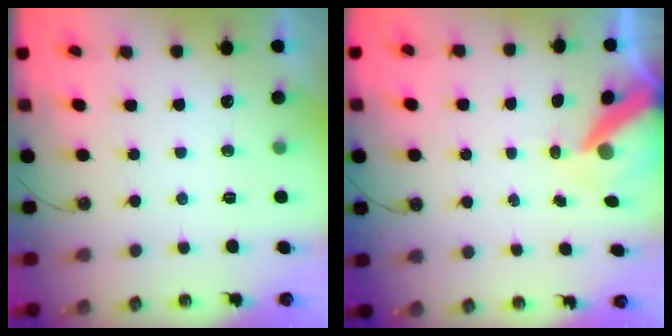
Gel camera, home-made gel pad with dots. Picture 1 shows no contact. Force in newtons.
{"total": 10.1, "press": 10.0, "slide": 1.3}